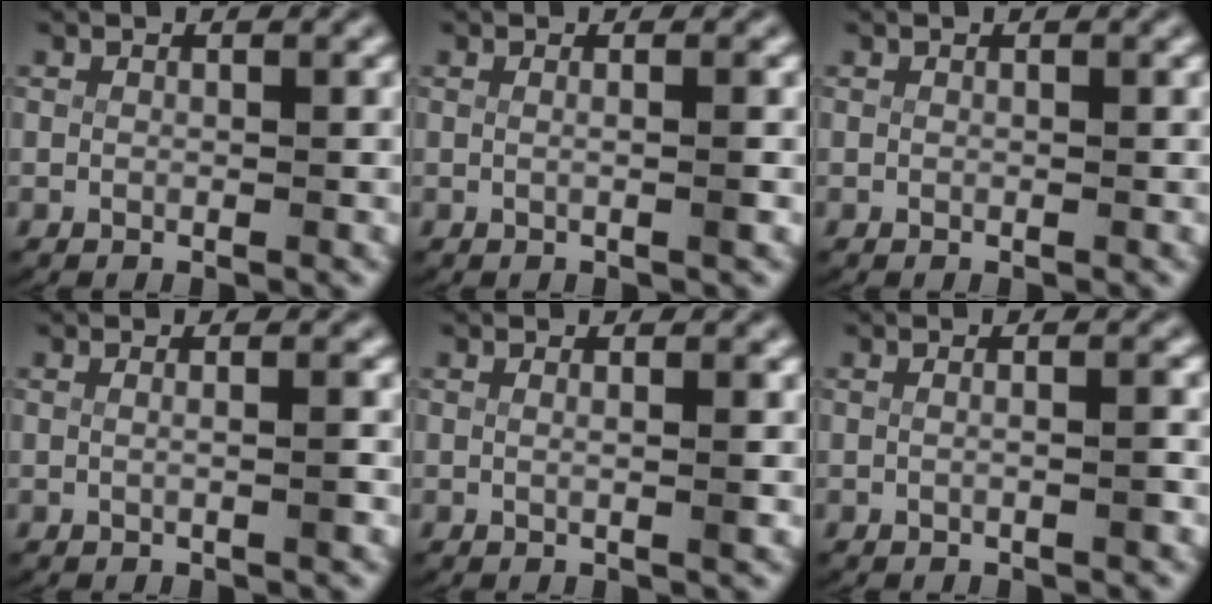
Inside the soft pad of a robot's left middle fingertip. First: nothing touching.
{"total": 1.3, "force": [-0.1, -0.3, 1.3], "torque": [-0.021, -0.001, -0.003]}
{"total": 0.0}
{"total": 1.4, "force": [-0.1, -0.2, 1.3], "torque": [-0.022, -0.001, -0.003]}
{"total": 1.3, "force": [0.2, -0.3, 1.2], "torque": [-0.020, -0.004, 0.004]}
{"total": 1.2, "force": [-0.4, -0.3, 1.1], "torque": [-0.020, -0.002, -0.006]}